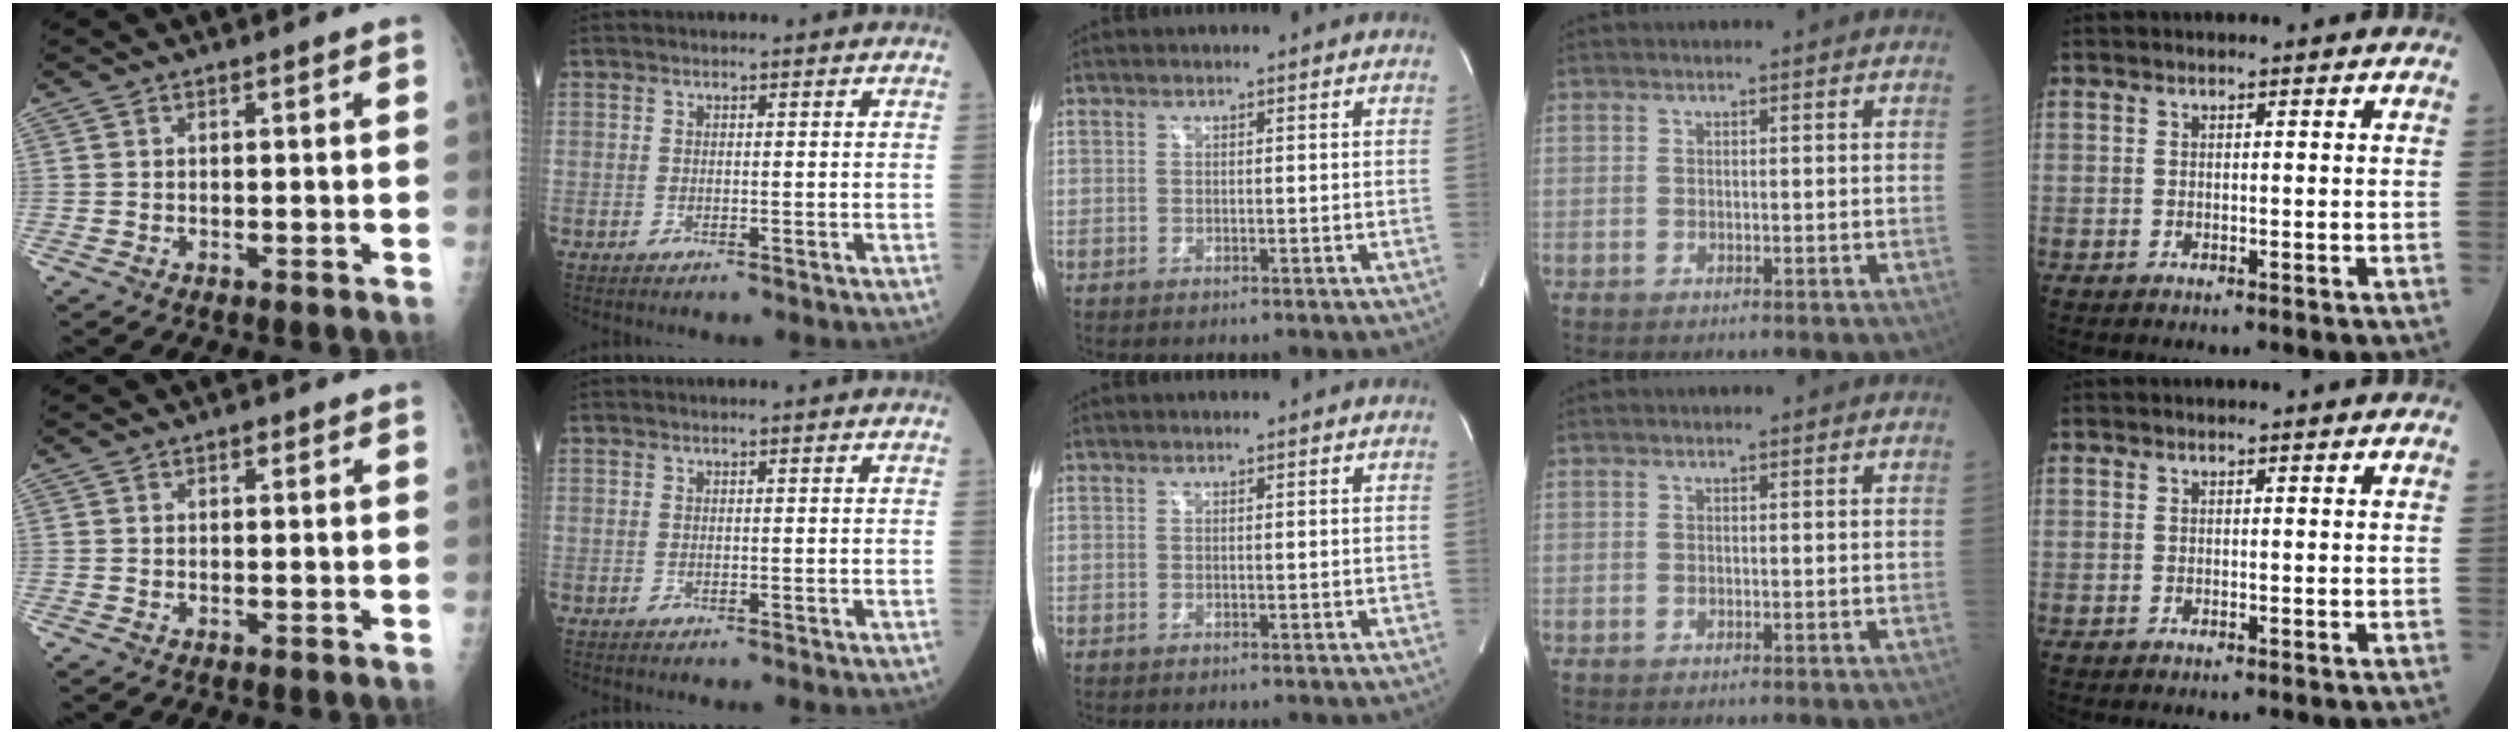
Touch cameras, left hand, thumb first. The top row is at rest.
{"thumb": {"total": 0.6, "force": [0.3, 0.4, 0.4], "torque": [0.000, 0.001, 0.001]}}